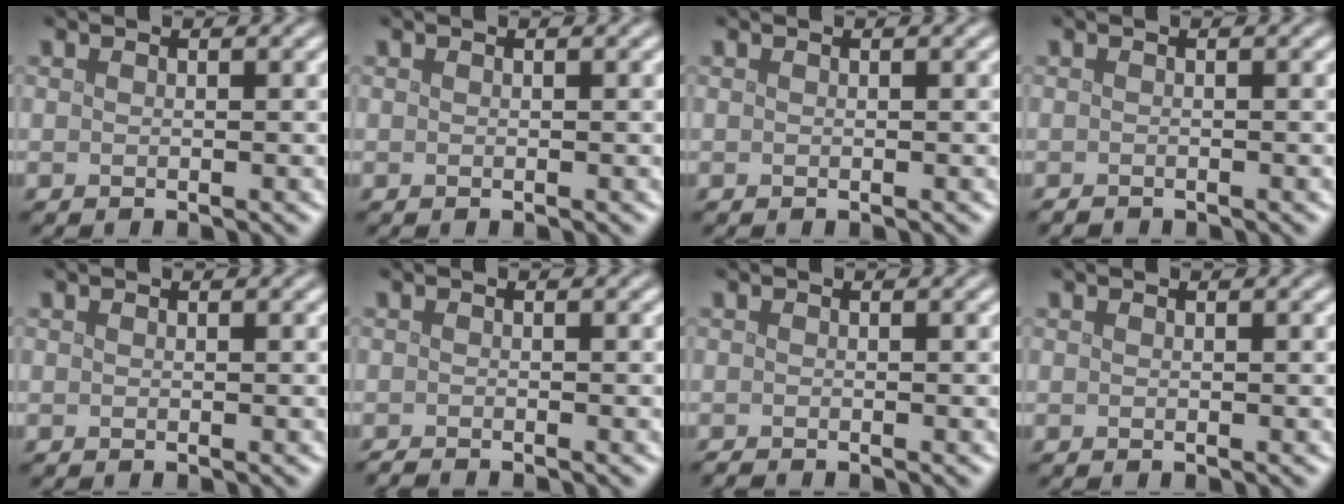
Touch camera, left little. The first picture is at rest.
{"total": 0.0}
{"total": 0.0}
{"total": 0.7, "force": [-0.7, 0.1, 0.1], "torque": [0.000, -0.003, -0.013]}
{"total": 0.0}
{"total": 1.0, "force": [-1.0, 0.0, 0.3], "torque": [0.000, -0.004, -0.019]}
{"total": 0.7, "force": [-0.7, 0.0, 0.2], "torque": [-0.001, -0.004, -0.014]}
{"total": 0.0}